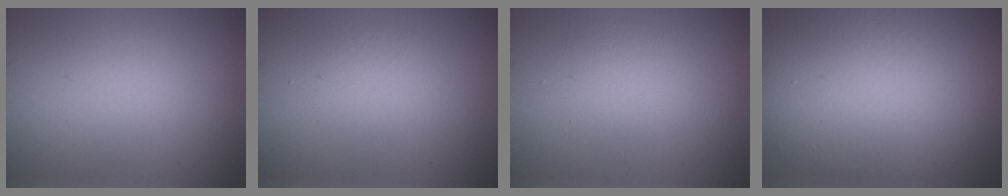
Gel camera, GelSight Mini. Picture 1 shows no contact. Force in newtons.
{"total": 1.3, "press": 1.3, "slide": 0.2}
{"total": 1.7, "press": 1.7, "slide": 0.1}
{"total": 12.9, "press": 12.9, "slide": 0.4}